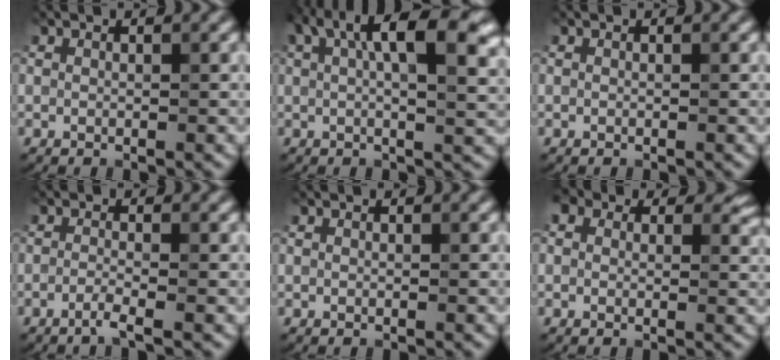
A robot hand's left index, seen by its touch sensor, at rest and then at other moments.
{"total": 8.7, "force": [2.9, 2.7, 7.8], "torque": [-0.107, 0.016, 0.051]}
{"total": 0.0}
{"total": 1.8, "force": [-1.6, 0.0, 0.8], "torque": [-0.007, 0.001, -0.030]}
{"total": 0.0}
{"total": 4.4, "force": [2.1, 3.1, 2.4], "torque": [-0.044, 0.012, 0.021]}